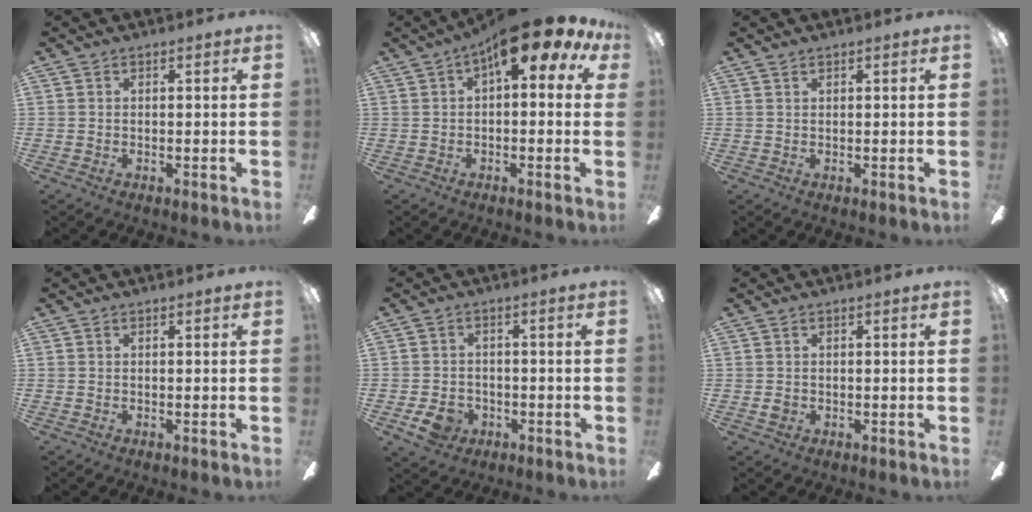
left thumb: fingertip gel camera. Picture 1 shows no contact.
{"total": 11.7, "force": [6.0, 4.4, 9.1], "torque": [-0.122, -0.030, 0.097]}
{"total": 0.7, "force": [0.7, 0.2, 0.0], "torque": [-0.002, 0.001, 0.014]}
{"total": 0.0}
{"total": 5.5, "force": [-2.3, 4.2, 2.7], "torque": [-0.067, 0.010, -0.043]}
{"total": 1.0, "force": [0.2, 0.9, 0.4], "torque": [-0.008, 0.004, 0.003]}